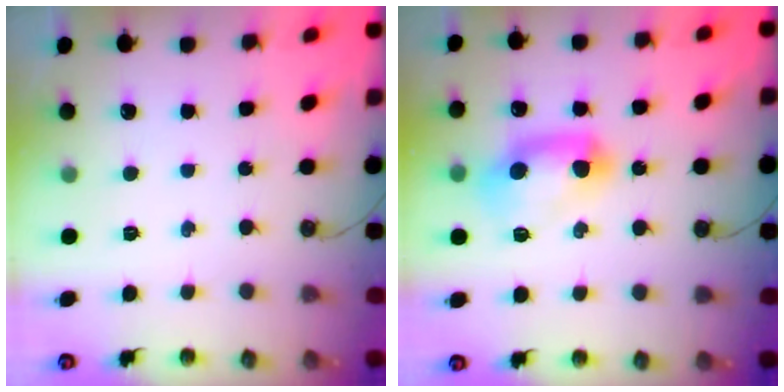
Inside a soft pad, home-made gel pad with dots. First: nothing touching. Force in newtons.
{"total": 18.0, "press": 13.2, "slide": 12.2}